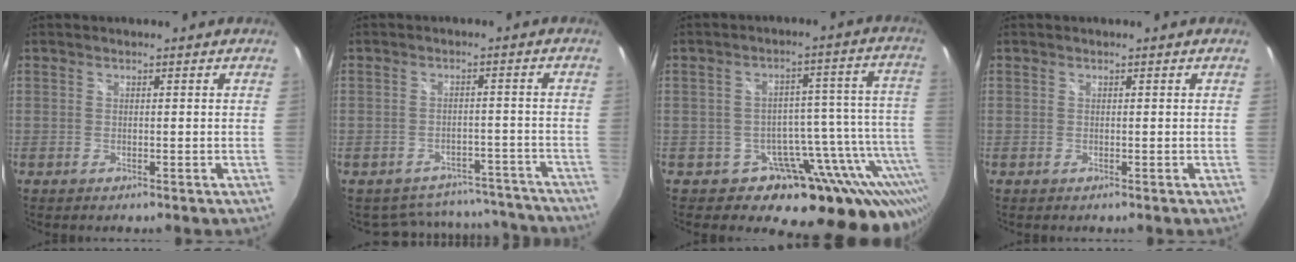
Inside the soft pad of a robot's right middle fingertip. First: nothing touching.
{"total": 14.0, "force": [-12.4, 6.1, 2.8], "torque": [-0.061, 0.031, -0.139]}
{"total": 20.4, "force": [-11.9, 11.9, 11.6], "torque": [-0.131, 0.016, -0.153]}
{"total": 0.0}